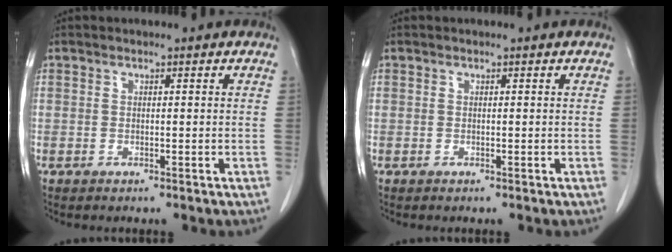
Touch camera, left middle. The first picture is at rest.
{"total": 0.0}